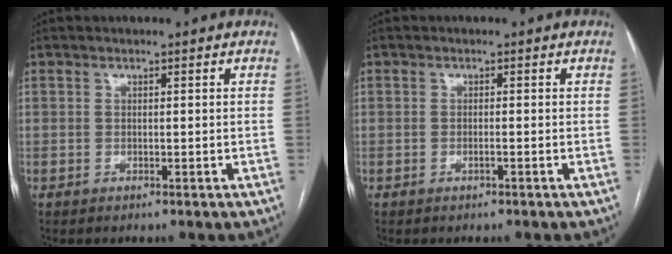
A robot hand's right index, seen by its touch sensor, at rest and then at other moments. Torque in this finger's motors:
{"motor_torque": [-0.26, 0.32, -0.03, 0.00]}